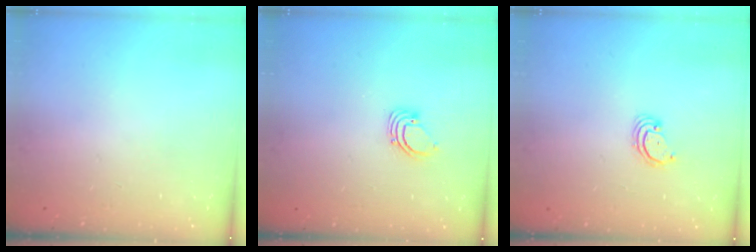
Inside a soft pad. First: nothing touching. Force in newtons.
{"total": 2.7, "press": 2.7, "slide": 0.1}
{"total": 2.8, "press": 2.8, "slide": 0.2}